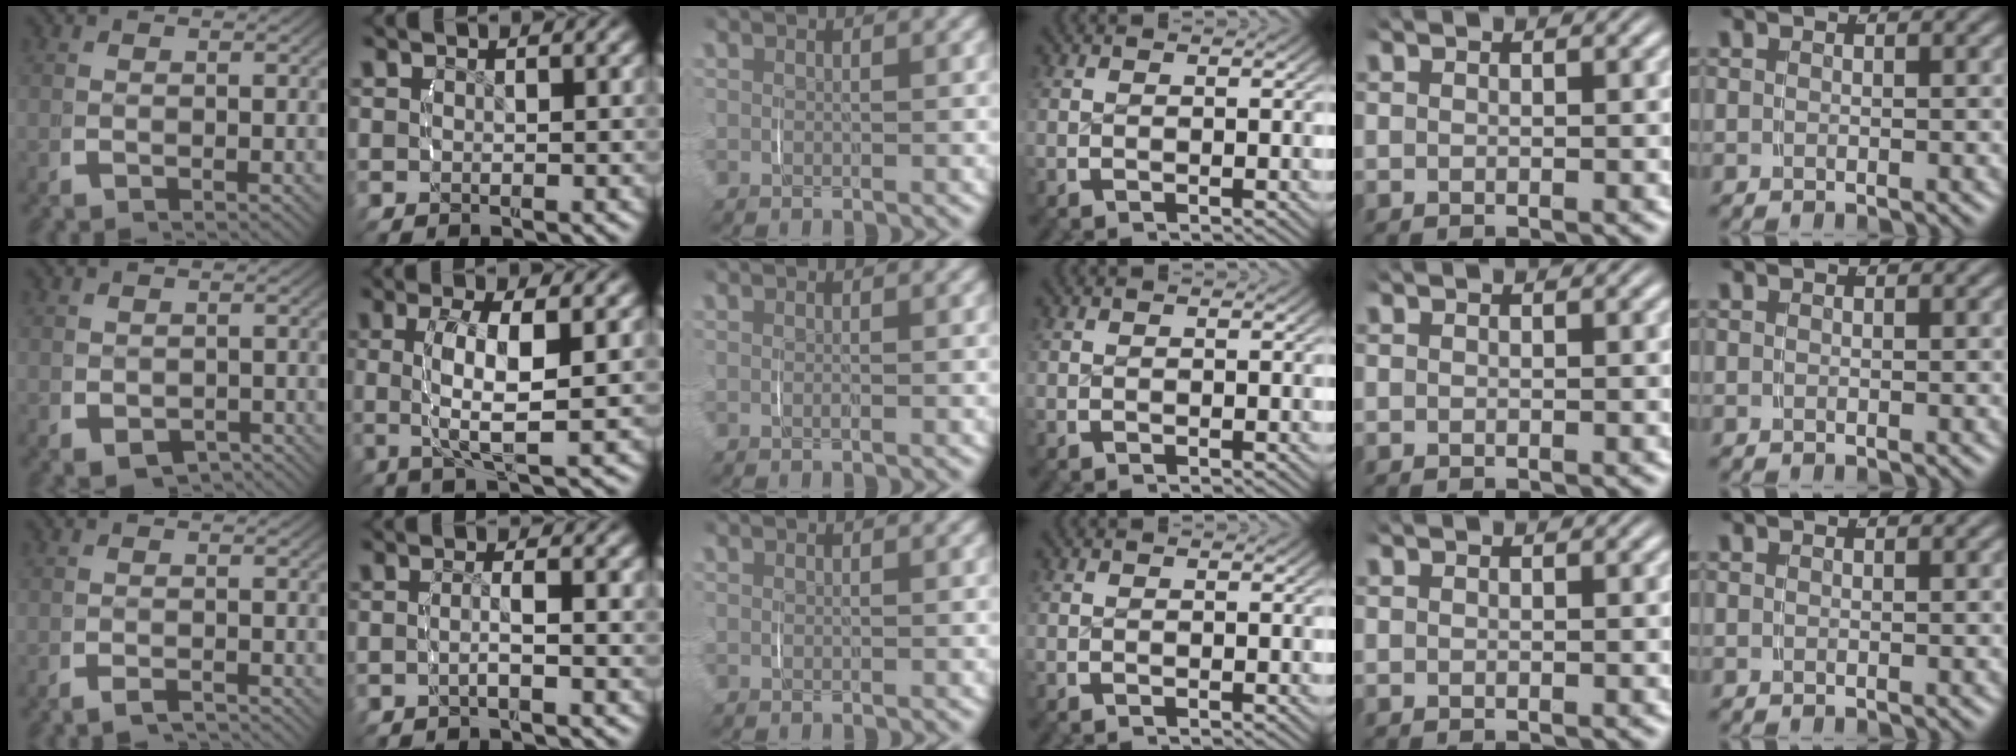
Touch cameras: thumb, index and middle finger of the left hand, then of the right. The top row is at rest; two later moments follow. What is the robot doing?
{"motion": "lift_and_place", "object": "toothpaste"}